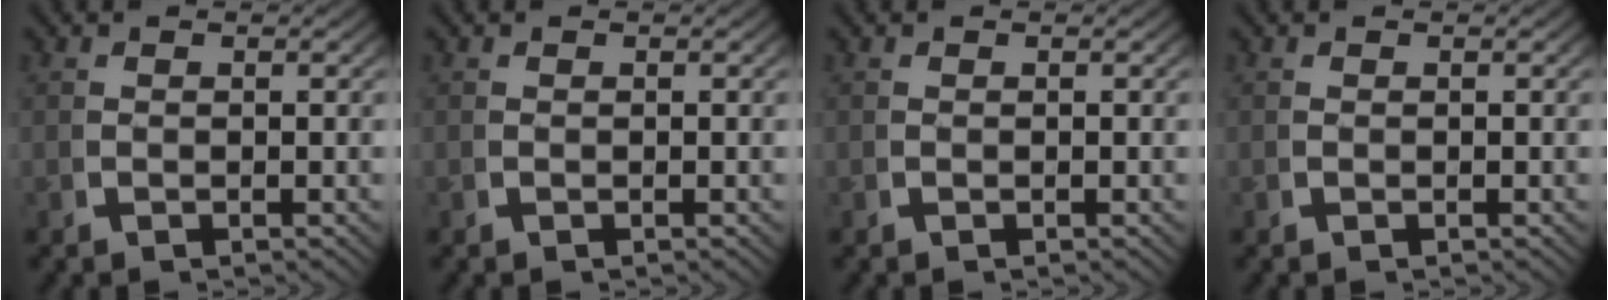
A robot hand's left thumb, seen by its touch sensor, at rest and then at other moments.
{"total": 0.0}
{"total": 0.0}
{"total": 0.0}